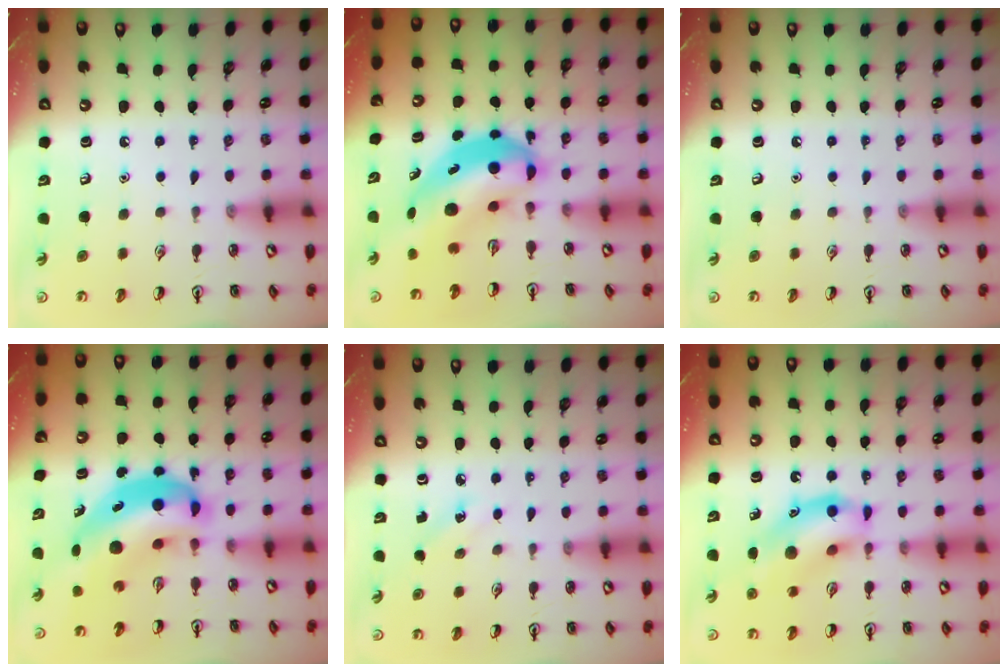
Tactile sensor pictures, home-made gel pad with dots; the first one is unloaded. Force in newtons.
{"total": 8.0, "press": 7.7, "slide": 2.0}
{"total": 0.0}
{"total": 11.1, "press": 10.7, "slide": 2.9}
{"total": 2.4, "press": 2.3, "slide": 0.9}
{"total": 14.3, "press": 14.1, "slide": 2.8}